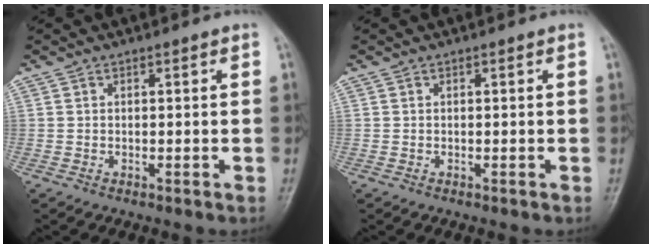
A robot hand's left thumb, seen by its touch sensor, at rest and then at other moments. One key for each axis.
{"total": 0.0}